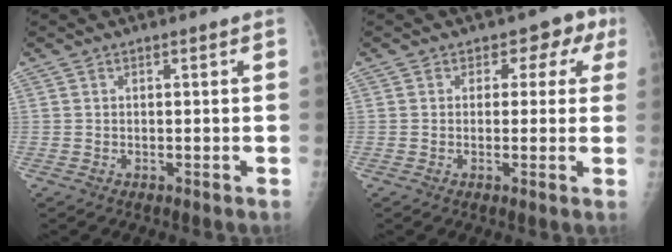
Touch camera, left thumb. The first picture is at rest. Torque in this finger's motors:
{"motor_torque": [-0.13, 0.36, -0.06, -0.01, 0.01]}